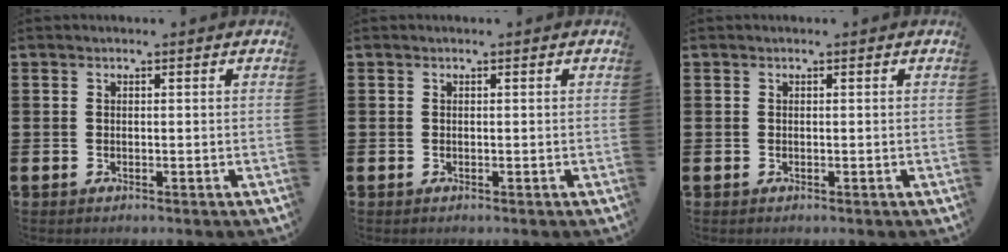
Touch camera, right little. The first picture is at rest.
{"total": 0.0}
{"total": 0.0}